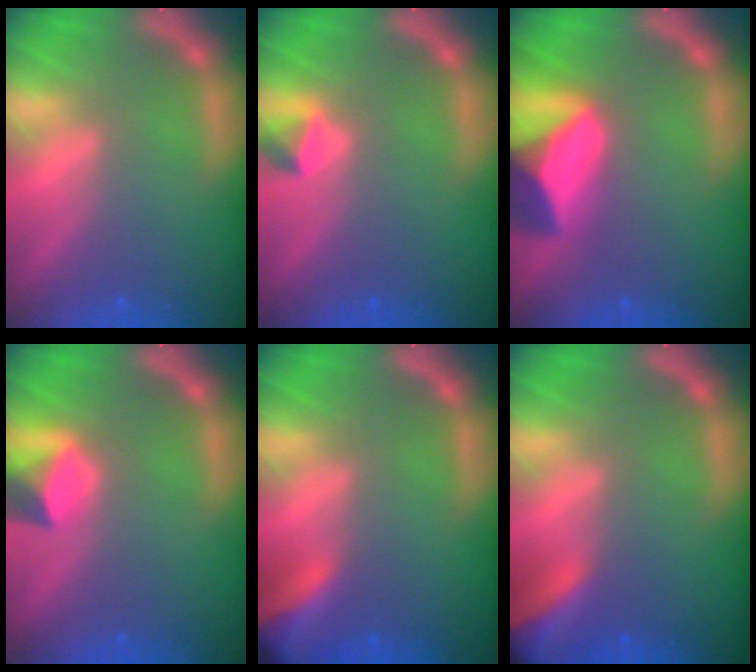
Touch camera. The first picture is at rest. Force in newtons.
{"total": 1.4}
{"total": 9.4}
{"total": 3.0}
{"total": 7.9}
{"total": 9.4}